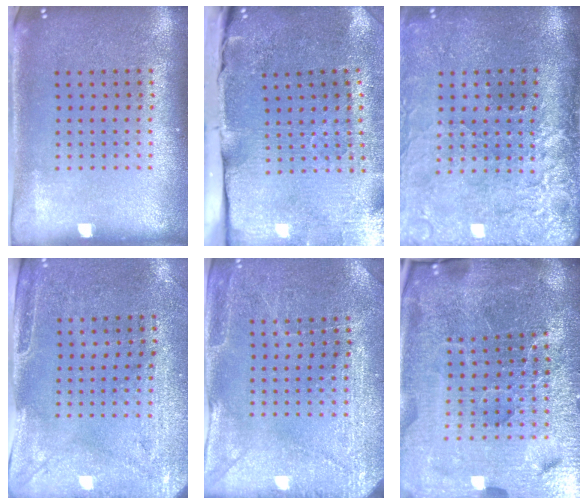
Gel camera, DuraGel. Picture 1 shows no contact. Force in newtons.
{"total": 4.8, "press": 3.8, "slide": 2.8}
{"total": 4.3, "press": 3.5, "slide": 2.5}
{"total": 3.0, "press": 2.3, "slide": 1.8}
{"total": 2.8, "press": 2.8, "slide": 0.4}
{"total": 7.0, "press": 6.1, "slide": 3.3}